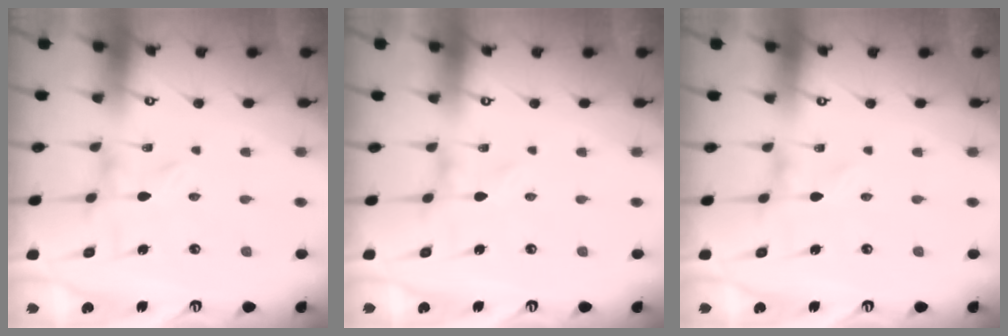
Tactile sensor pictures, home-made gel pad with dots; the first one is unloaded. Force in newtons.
{"total": 0.0}
{"total": 0.0}